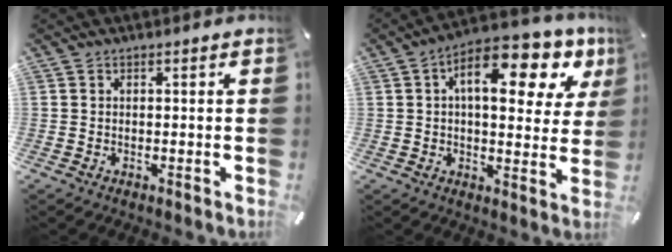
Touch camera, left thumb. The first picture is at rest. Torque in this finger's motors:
{"motor_torque": [0.61, 0.80, 1.86, -0.90, 0.41]}